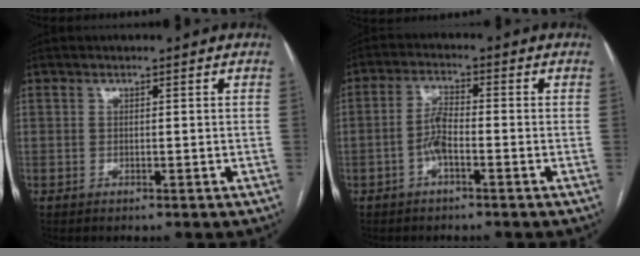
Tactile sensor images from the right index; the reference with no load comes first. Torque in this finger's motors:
{"motor_torque": [0.92, -0.22, 0.38, 0.10]}